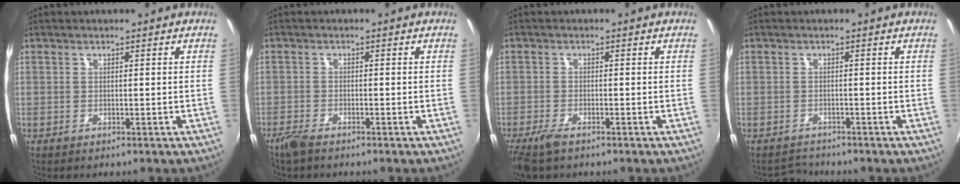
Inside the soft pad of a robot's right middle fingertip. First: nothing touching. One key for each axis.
{"total": 3.0, "fx": -2.5, "fy": 0.7, "fz": 1.5, "tx": -0.045, "ty": -0.006, "tz": -0.053}
{"total": 4.3, "fx": -3.2, "fy": 1.1, "fz": 2.6, "tx": -0.069, "ty": -0.013, "tz": -0.062}
{"total": 2.2, "fx": -2.1, "fy": 0.4, "fz": -0.4, "tx": -0.004, "ty": 0.004, "tz": -0.041}